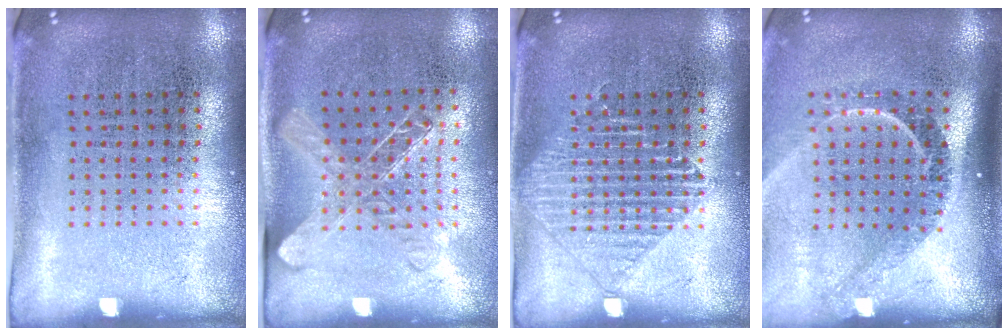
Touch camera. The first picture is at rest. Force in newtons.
{"total": 1.4, "press": 1.3, "slide": 0.6}
{"total": 2.0, "press": 2.0, "slide": 0.3}
{"total": 2.3, "press": 1.6, "slide": 1.6}